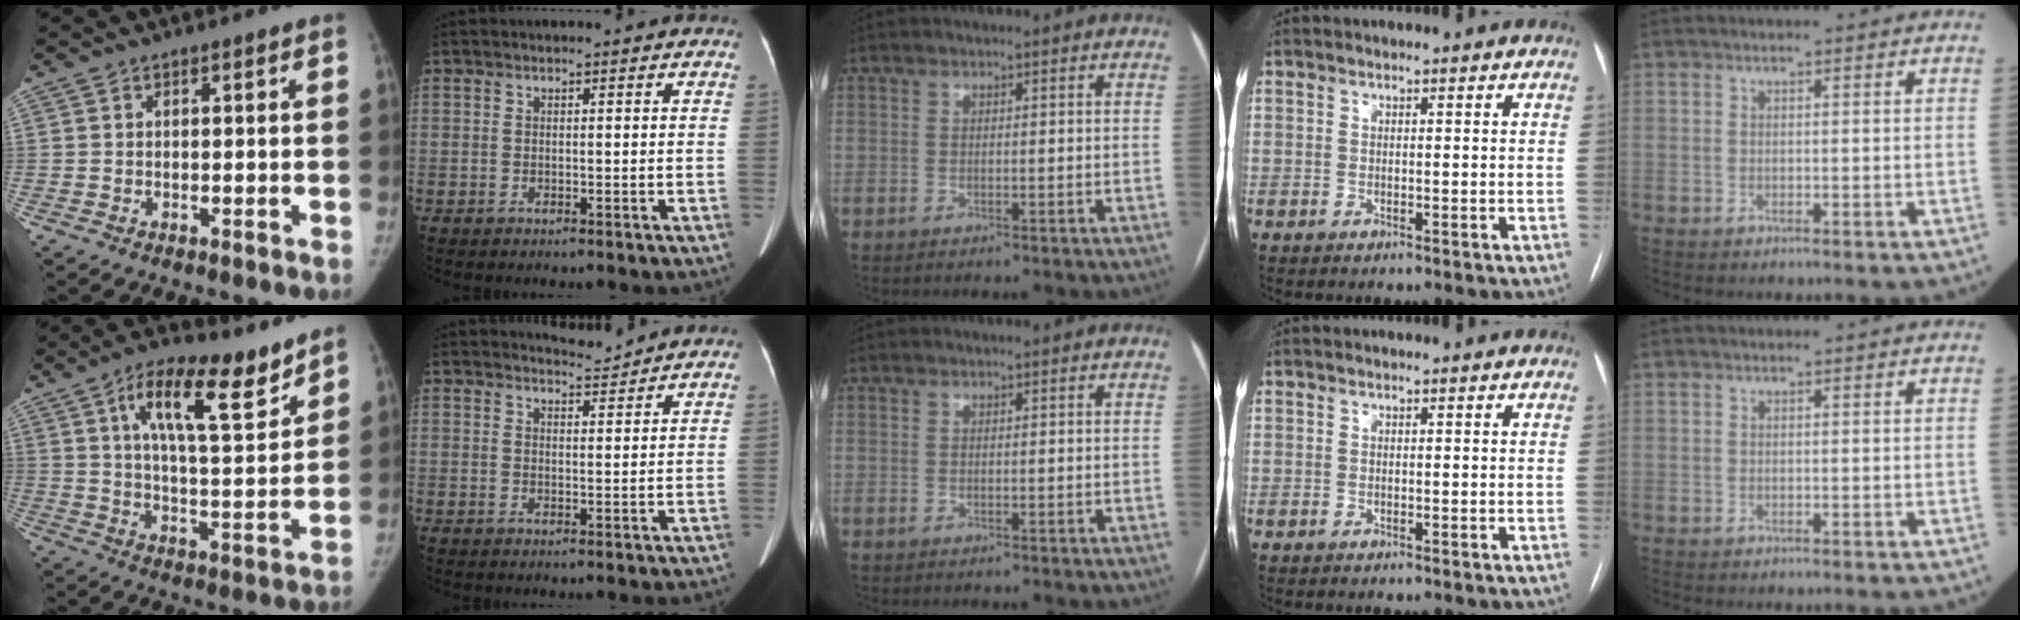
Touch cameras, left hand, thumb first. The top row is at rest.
{"thumb": {"total": 15.2, "force": [9.2, 5.0, 11.0], "torque": [-0.150, -0.045, 0.152]}, "index": {"total": 2.5, "force": [2.4, -0.5, -0.4], "torque": [-0.002, -0.010, 0.045]}}